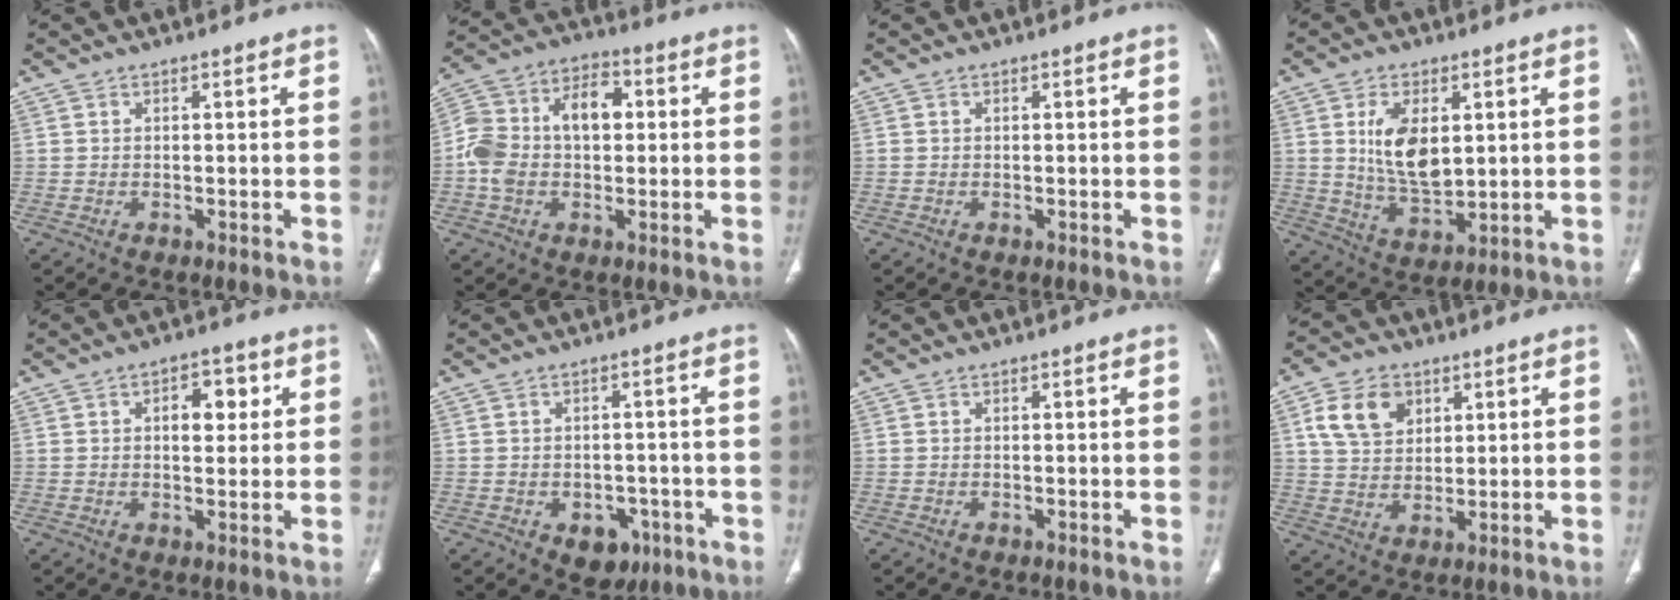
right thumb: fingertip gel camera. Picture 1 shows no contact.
{"total": 13.7, "force": [0.6, 9.0, 10.4], "torque": [-0.191, 0.044, 0.005]}
{"total": 0.0}
{"total": 10.9, "force": [2.4, 6.0, 8.8], "torque": [-0.149, -0.018, 0.055]}
{"total": 6.1, "force": [1.7, 3.5, 4.6], "torque": [-0.041, 0.001, 0.022]}
{"total": 6.2, "force": [-2.7, 4.5, 3.3], "torque": [-0.018, 0.015, -0.027]}
{"total": 0.0}
{"total": 9.4, "force": [3.9, 6.7, 5.2], "torque": [-0.076, -0.009, 0.076]}